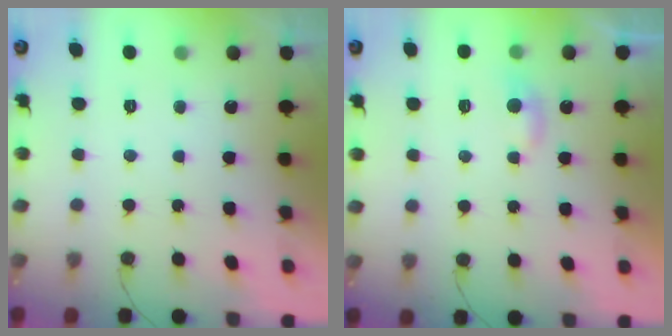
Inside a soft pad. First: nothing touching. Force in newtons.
{"total": 3.9, "press": 3.8, "slide": 0.4}